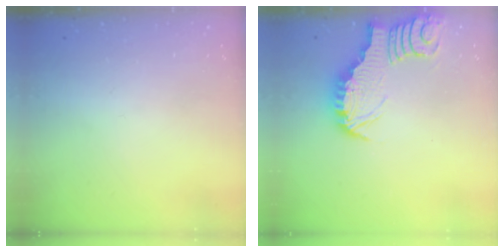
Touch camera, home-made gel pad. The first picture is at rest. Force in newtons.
{"total": 3.0, "press": 2.9, "slide": 0.3}